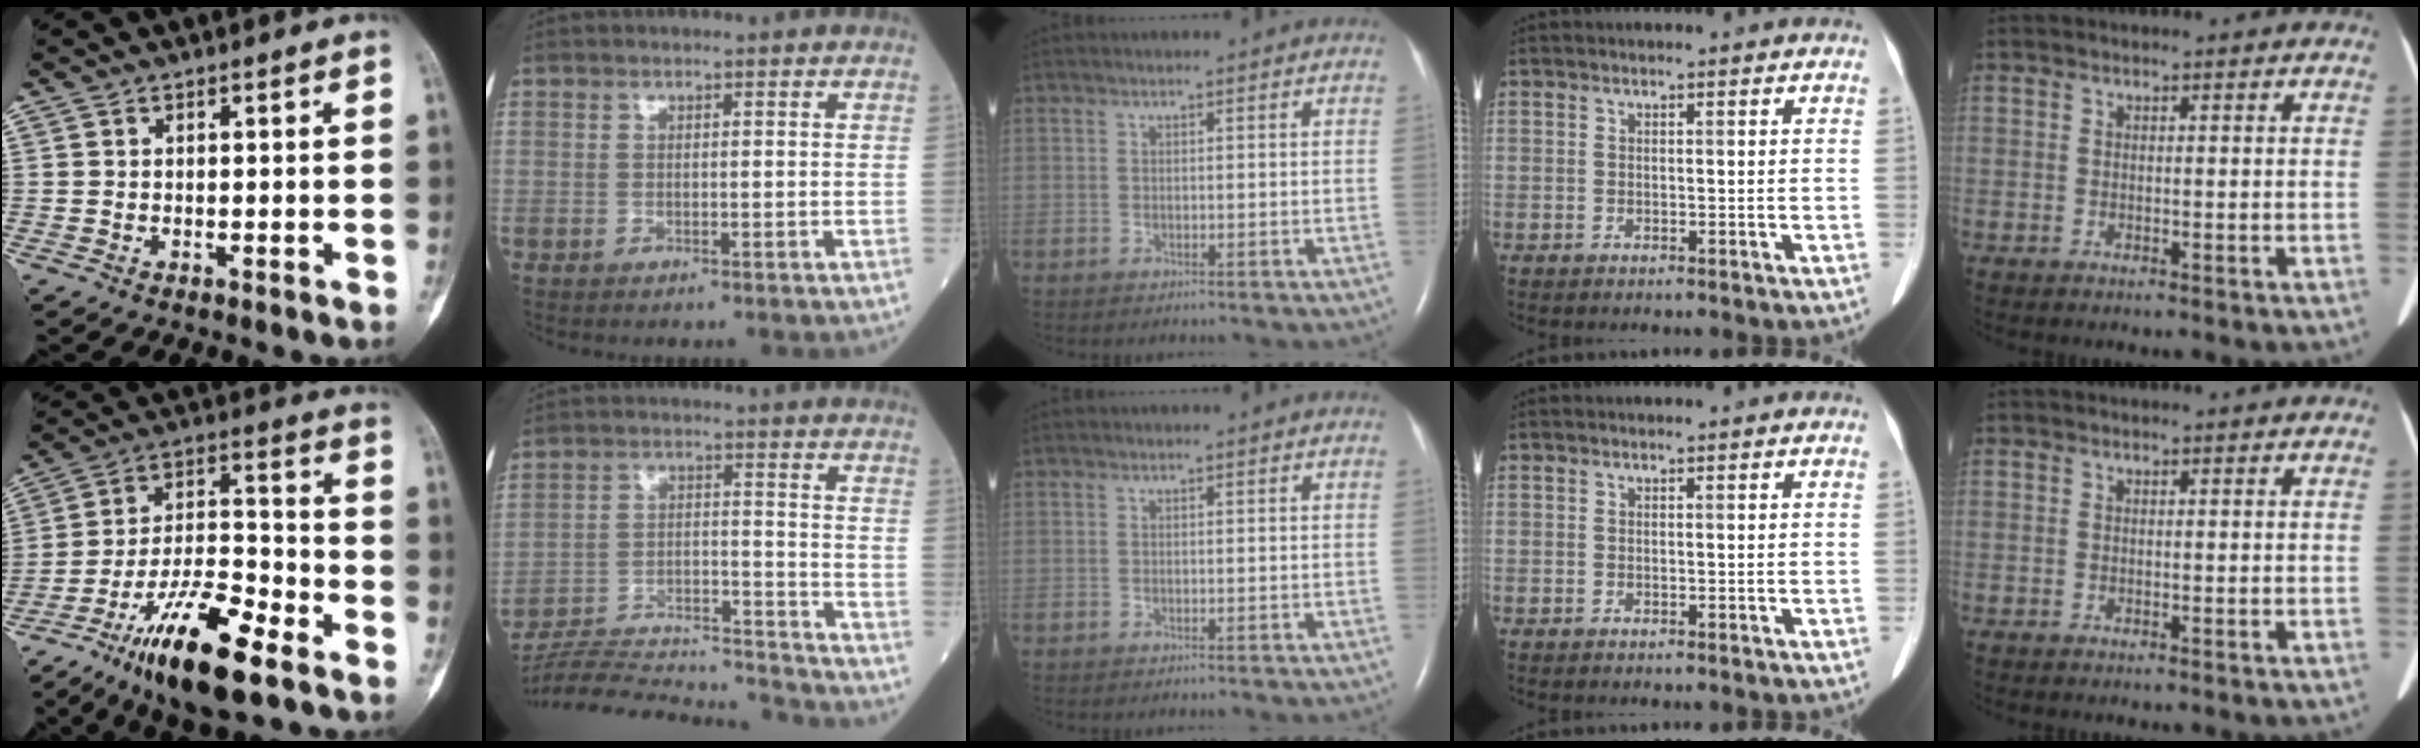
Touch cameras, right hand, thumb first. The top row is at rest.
{"thumb": {"total": 18.9, "force": [-11.5, 5.4, 13.9], "torque": [-0.252, 0.063, -0.205]}, "index": {"total": 19.3, "force": [-18.8, 0.4, 4.4], "torque": [-0.096, 0.000, -0.286]}}